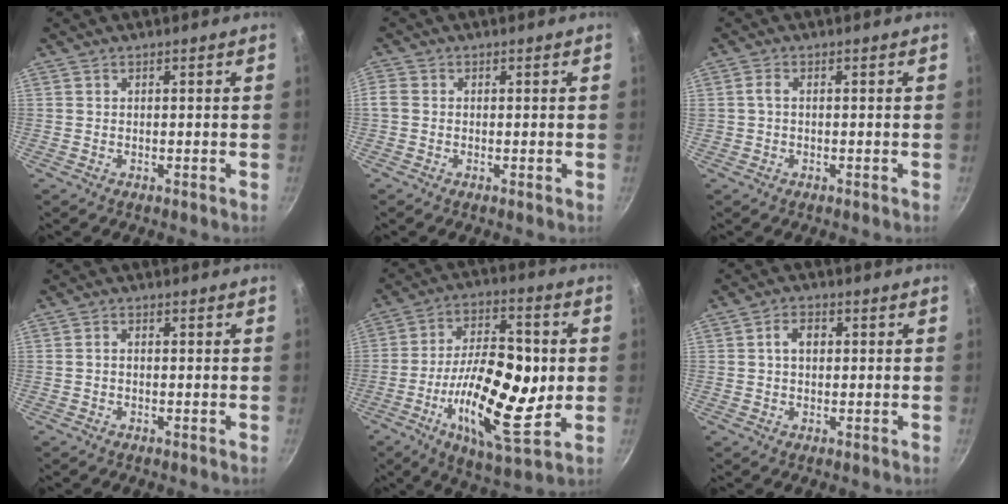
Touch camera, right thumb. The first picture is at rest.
{"total": 2.3, "force": [-0.4, 1.9, 1.2], "torque": [-0.025, 0.005, -0.013]}
{"total": 1.8, "force": [-0.1, 0.7, 1.6], "torque": [-0.042, 0.007, -0.002]}
{"total": 1.3, "force": [-0.2, 0.9, 1.0], "torque": [-0.018, 0.008, -0.005]}
{"total": 21.6, "force": [-2.8, 9.1, 19.4], "torque": [-0.308, 0.003, -0.052]}
{"total": 3.8, "force": [0.5, 2.7, 2.6], "torque": [-0.031, 0.009, 0.005]}